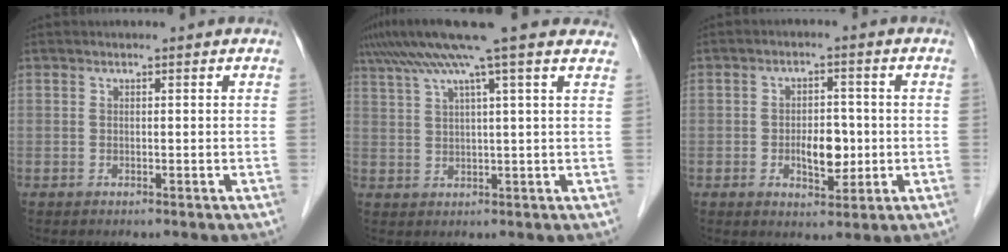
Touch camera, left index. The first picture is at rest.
{"total": 13.3, "force": [9.9, -0.7, 8.8], "torque": [-0.153, 0.051, 0.135]}
{"total": 5.3, "force": [-1.0, 2.7, 4.4], "torque": [-0.070, 0.003, -0.014]}